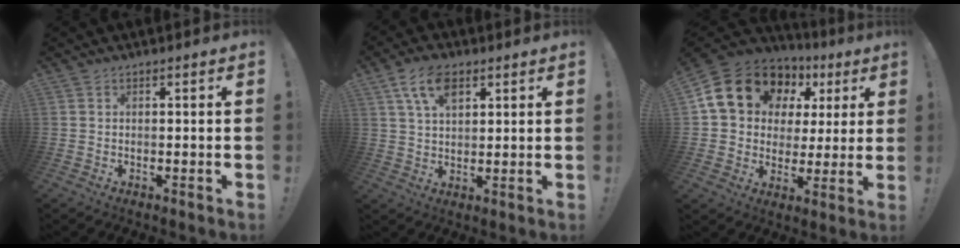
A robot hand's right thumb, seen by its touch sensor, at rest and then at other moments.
{"total": 9.4, "force": [4.7, 5.2, 6.3], "torque": [-0.115, -0.002, 0.090]}
{"total": 17.6, "force": [8.6, 12.8, 8.4], "torque": [-0.140, -0.039, 0.177]}